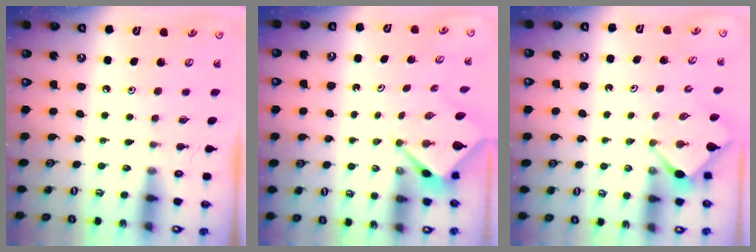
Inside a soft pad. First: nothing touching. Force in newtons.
{"total": 2.5, "press": 2.5, "slide": 0.2}
{"total": 2.8, "press": 2.8, "slide": 0.3}